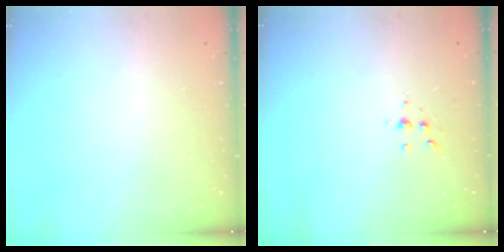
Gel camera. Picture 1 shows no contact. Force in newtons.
{"total": 4.4, "press": 4.4, "slide": 0.7}